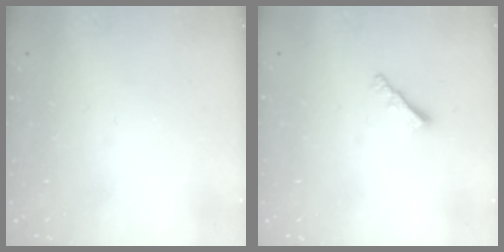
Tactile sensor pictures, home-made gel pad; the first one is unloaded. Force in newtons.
{"total": 1.9, "press": 1.8, "slide": 0.5}